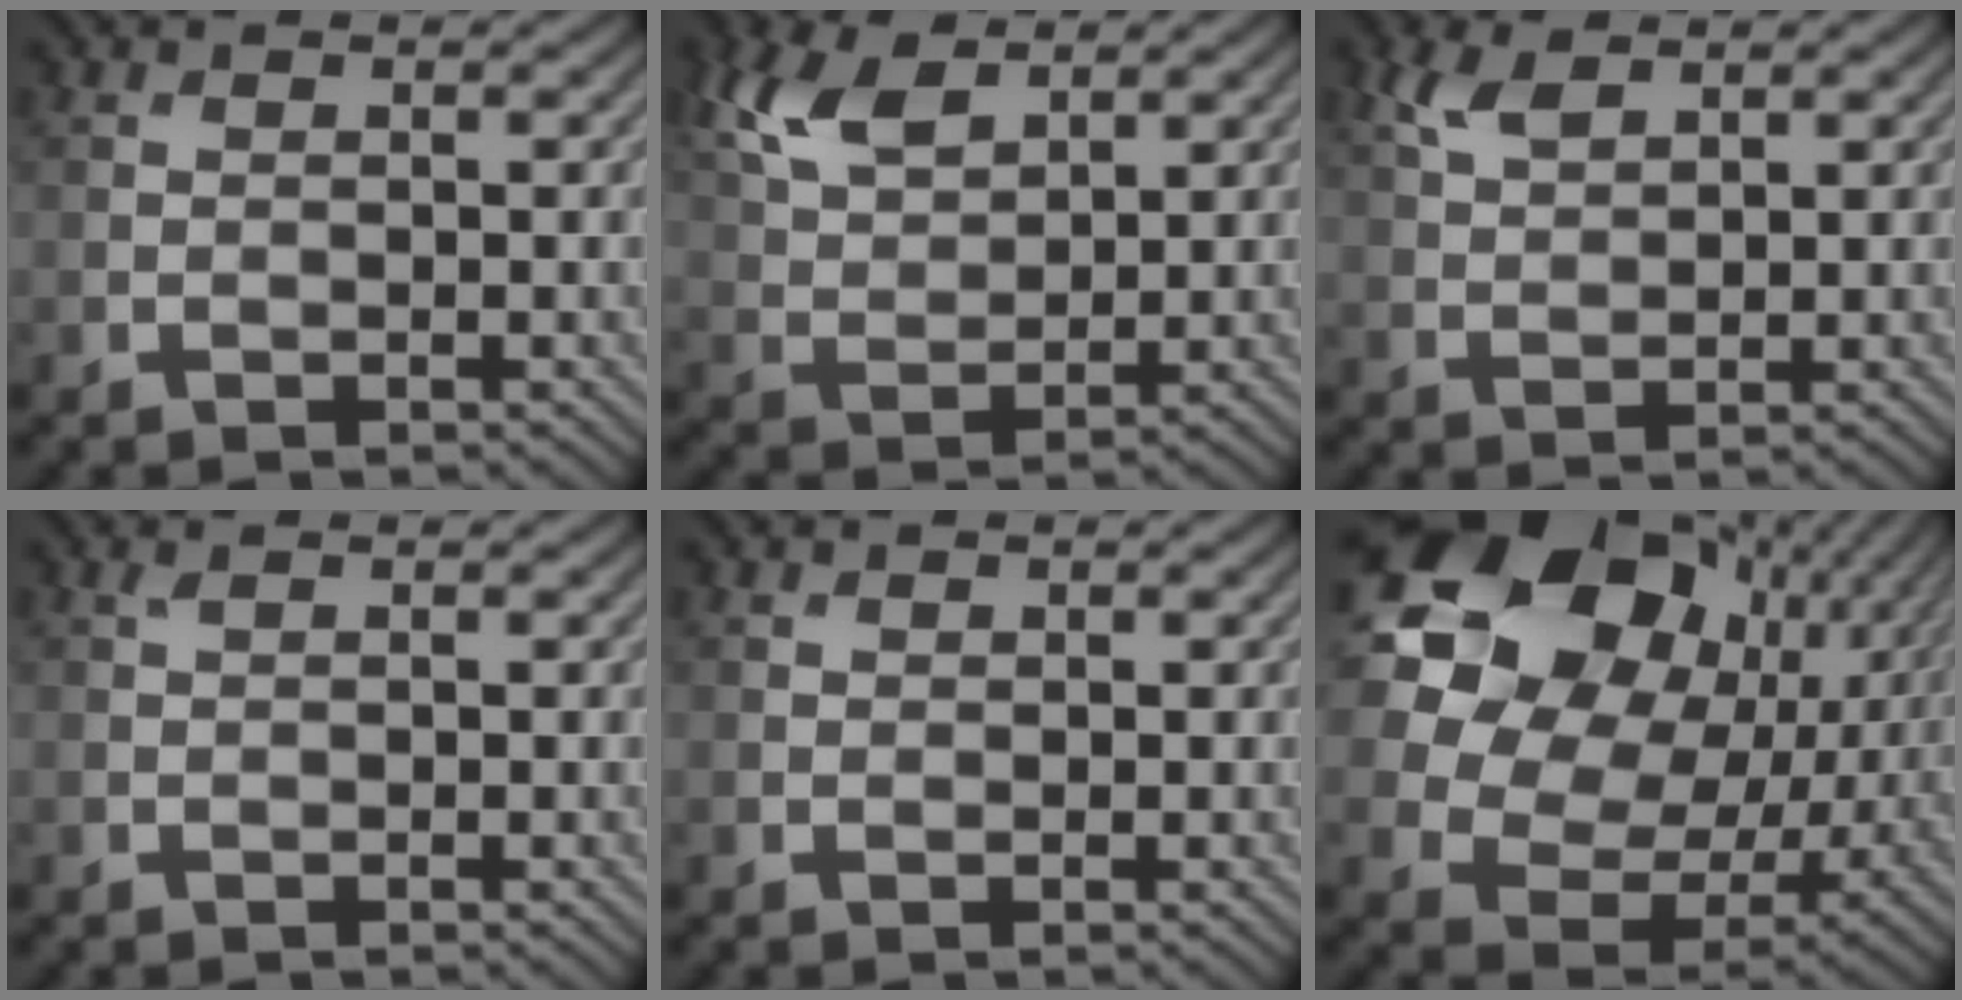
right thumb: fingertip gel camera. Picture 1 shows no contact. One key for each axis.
{"total": 7.6, "fx": 4.3, "fy": 4.0, "fz": 4.9, "tx": -0.126, "ty": 0.007, "tz": 0.090}
{"total": 3.9, "fx": 2.4, "fy": 1.9, "fz": 2.4, "tx": -0.061, "ty": 0.004, "tz": 0.054}
{"total": 0.6, "fx": 0.4, "fy": 0.2, "fz": 0.3, "tx": -0.012, "ty": 0.002, "tz": 0.009}
{"total": 0.7, "fx": 0.5, "fy": 0.5, "fz": 0.1, "tx": -0.003, "ty": -0.002, "tz": 0.011}
{"total": 24.2, "fx": 8.7, "fy": 18.9, "fz": 12.4, "tx": -0.328, "ty": 0.041, "tz": 0.155}